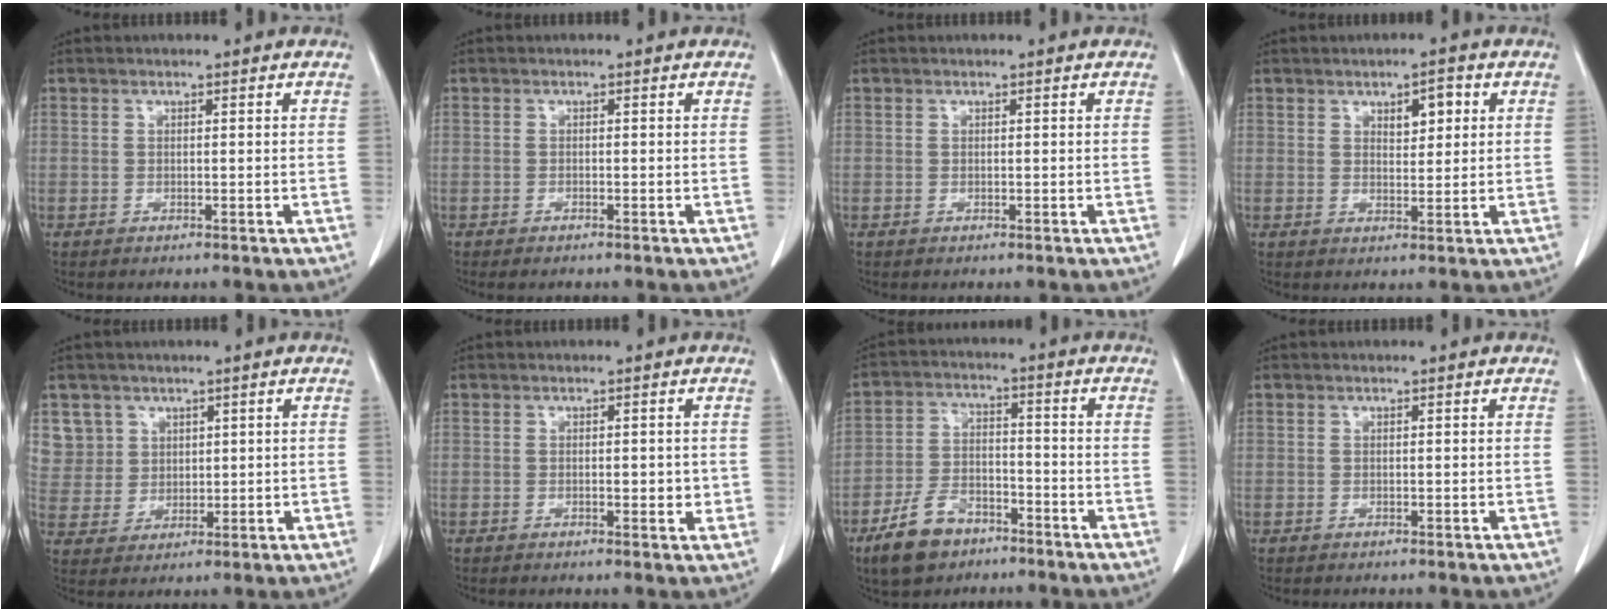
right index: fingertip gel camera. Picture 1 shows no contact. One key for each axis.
{"total": 0.7, "fx": -0.6, "fy": 0.1, "fz": 0.3, "tx": -0.007, "ty": -0.001, "tz": -0.006}
{"total": 0.0}
{"total": 3.7, "fx": 1.6, "fy": 1.6, "fz": 2.9, "tx": -0.043, "ty": 0.003, "tz": 0.024}
{"total": 7.1, "fx": 3.7, "fy": 6.1, "fz": -0.2, "tx": 0.010, "ty": 0.008, "tz": 0.085}
{"total": 2.0, "fx": -0.1, "fy": 0.9, "fz": 1.8, "tx": -0.025, "ty": 0.000, "tz": 0.000}
{"total": 8.9, "fx": -5.9, "fy": 4.9, "fz": 4.5, "tx": -0.096, "ty": 0.003, "tz": -0.102}
{"total": 0.0}